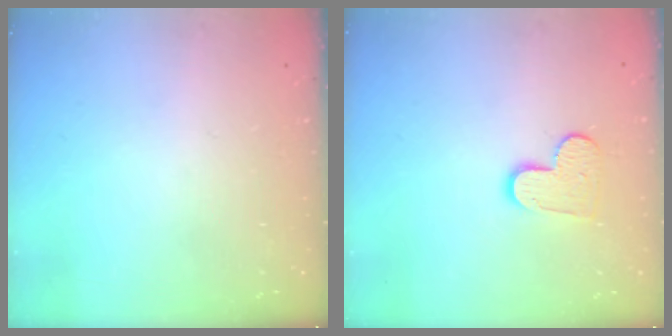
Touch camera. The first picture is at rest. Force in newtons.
{"total": 9.2, "press": 9.2, "slide": 0.6}